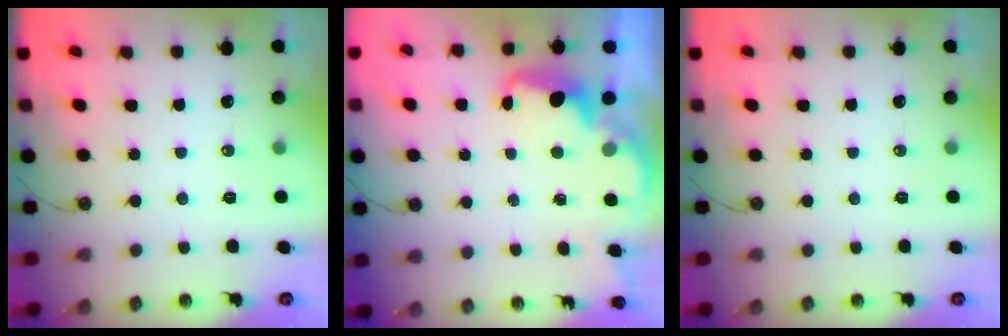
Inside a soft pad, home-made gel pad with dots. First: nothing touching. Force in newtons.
{"total": 2.5, "press": 2.4, "slide": 0.7}
{"total": 0.0}